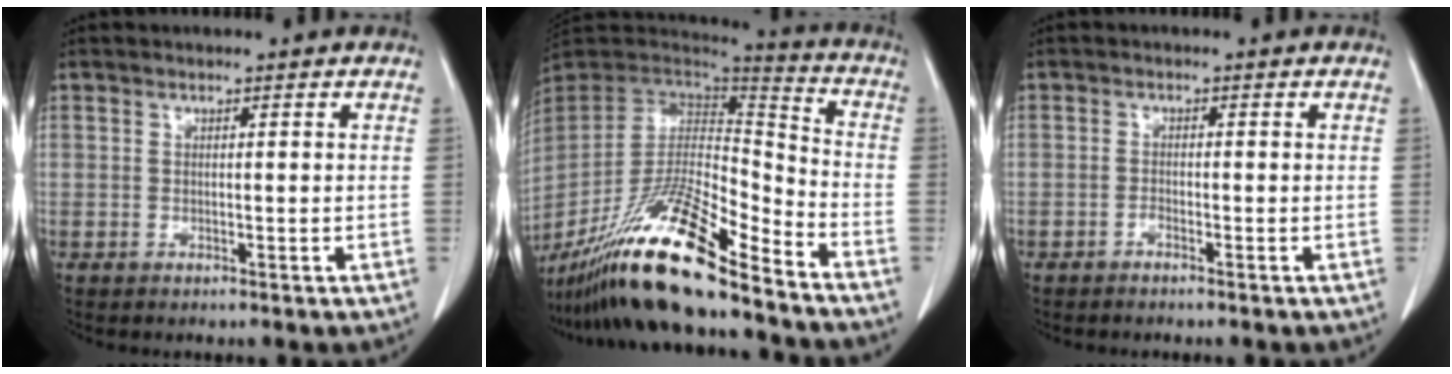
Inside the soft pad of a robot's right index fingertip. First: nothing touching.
{"total": 21.5, "force": [-16.3, 2.3, 13.9], "torque": [-0.274, -0.022, -0.301]}
{"total": 0.8, "force": [-0.8, 0.0, 0.3], "torque": [-0.004, 0.002, -0.014]}